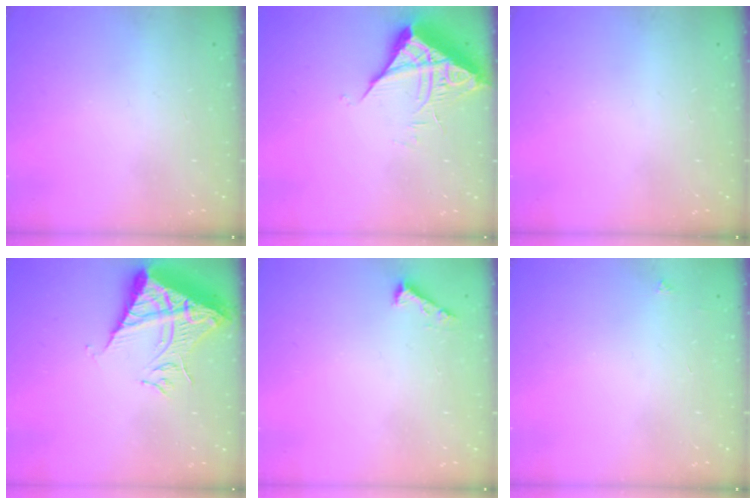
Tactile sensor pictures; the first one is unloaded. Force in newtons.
{"total": 7.0, "press": 7.0, "slide": 0.6}
{"total": 0.0}
{"total": 11.6, "press": 11.5, "slide": 1.1}
{"total": 2.3, "press": 2.3, "slide": 0.3}
{"total": 2.1, "press": 2.1, "slide": 0.3}